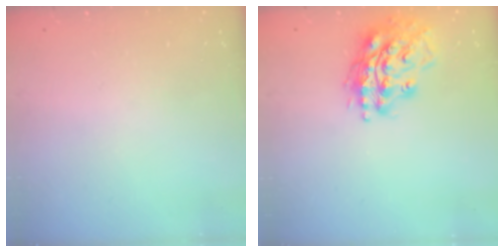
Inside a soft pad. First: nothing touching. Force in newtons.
{"total": 18.0, "press": 17.8, "slide": 2.5}